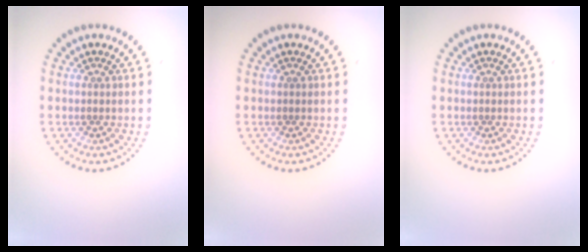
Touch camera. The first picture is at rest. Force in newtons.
{"total": 0.0}
{"total": 0.0}